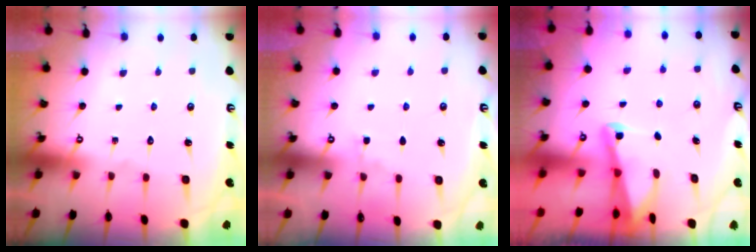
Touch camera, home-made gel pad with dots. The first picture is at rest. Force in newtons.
{"total": 2.1, "press": 2.1, "slide": 0.4}
{"total": 2.0, "press": 2.0, "slide": 0.3}